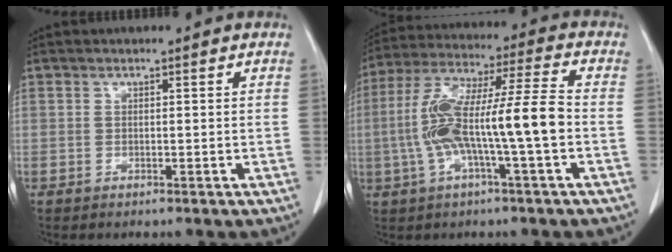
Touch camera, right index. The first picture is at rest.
{"total": 13.7, "force": [-2.3, 0.7, 13.5], "torque": [-0.268, 0.024, -0.045]}